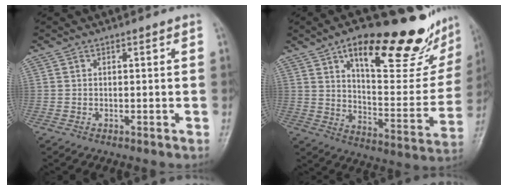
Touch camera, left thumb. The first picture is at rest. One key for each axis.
{"total": 26.6, "fx": 16.8, "fy": 9.1, "fz": 18.5, "tx": -0.208, "ty": -0.062, "tz": 0.249}